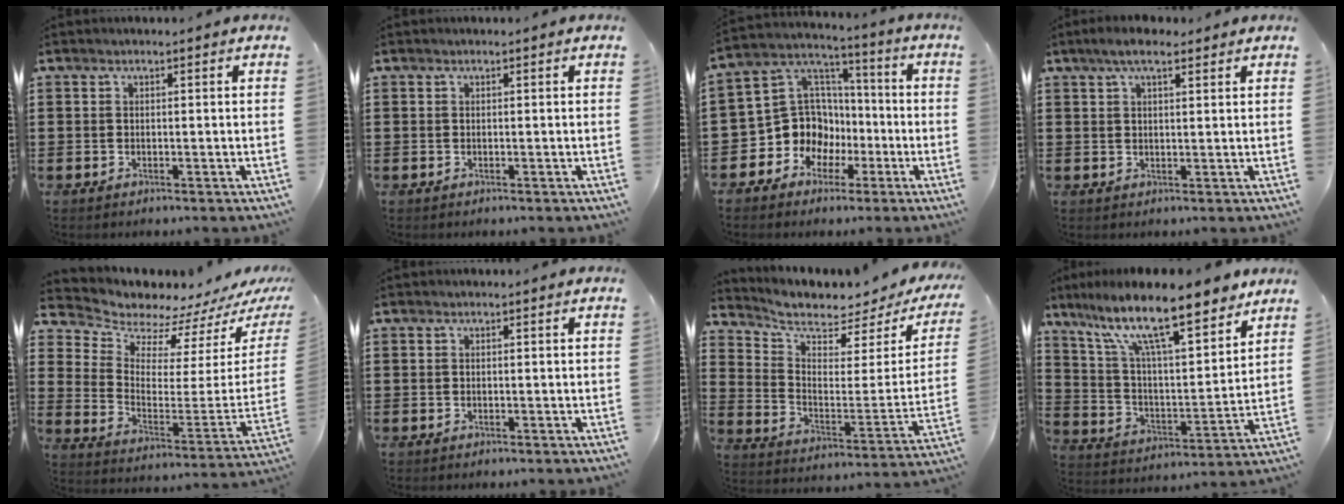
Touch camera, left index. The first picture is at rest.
{"total": 0.0}
{"total": 11.0, "force": [-3.2, 10.0, 3.2], "torque": [-0.109, 0.001, -0.054]}
{"total": 4.3, "force": [2.8, 1.4, 3.0], "torque": [-0.064, 0.007, 0.051]}
{"total": 6.7, "force": [6.6, 1.4, -0.5], "torque": [-0.025, -0.081, 0.111]}
{"total": 0.0}
{"total": 4.3, "force": [3.8, 1.1, 1.7], "torque": [-0.060, -0.044, 0.059]}
{"total": 14.8, "force": [10.8, 3.2, 9.6], "torque": [-0.209, -0.049, 0.184]}